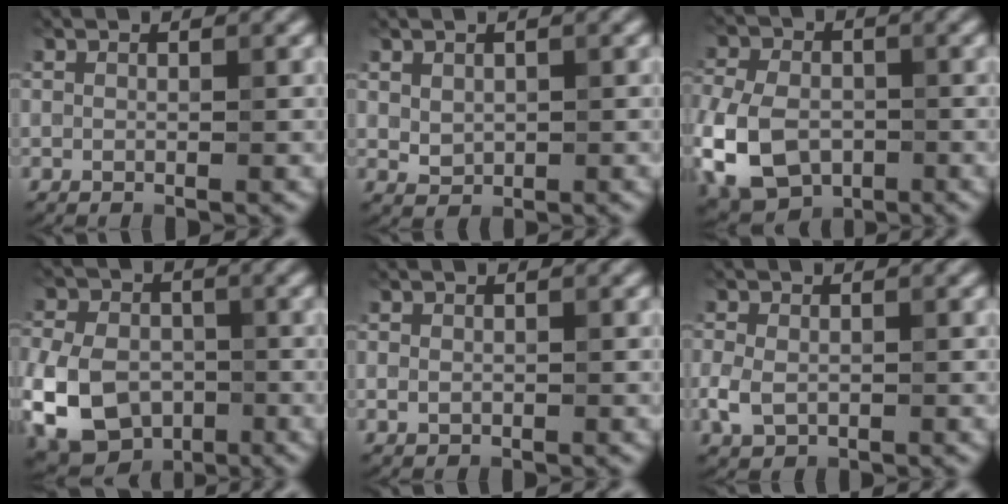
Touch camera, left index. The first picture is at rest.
{"total": 1.4, "force": [0.6, 1.1, 0.6], "torque": [-0.014, -0.004, 0.016]}
{"total": 10.4, "force": [-3.0, 7.6, 6.4], "torque": [-0.134, -0.025, -0.063]}
{"total": 11.8, "force": [-3.4, 9.0, 6.9], "torque": [-0.134, -0.026, -0.078]}
{"total": 1.1, "force": [-0.1, 1.0, 0.5], "torque": [-0.006, -0.004, -0.001]}
{"total": 2.8, "force": [-0.7, 2.1, 1.7], "torque": [-0.039, -0.005, -0.017]}